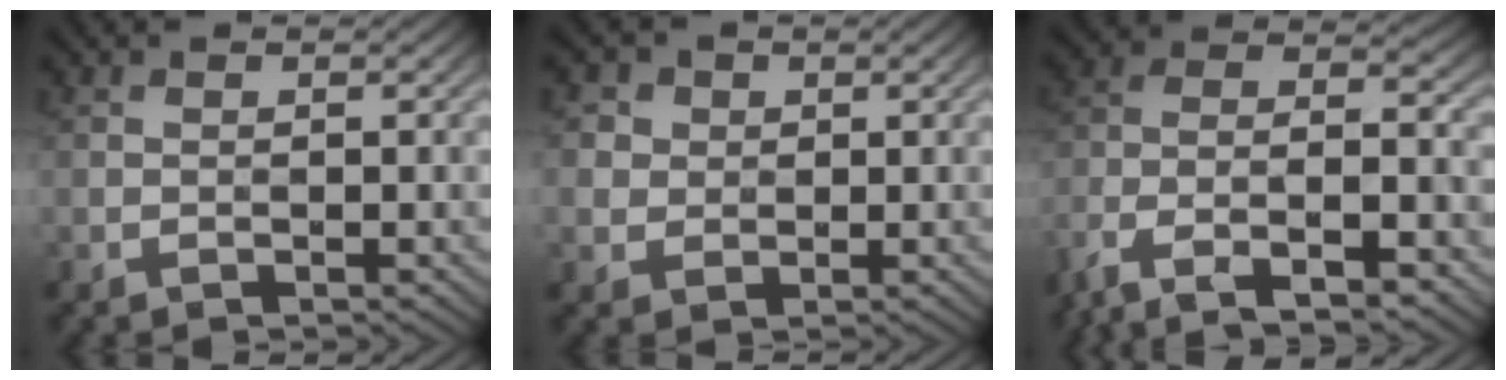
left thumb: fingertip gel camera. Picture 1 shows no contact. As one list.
[{"total": 3.8, "force": [1.5, 3.4, 0.9], "torque": [-0.037, -0.002, 0.018]}, {"total": 12.7, "force": [-8.6, 4.5, 8.3], "torque": [-0.173, 0.000, -0.168]}]